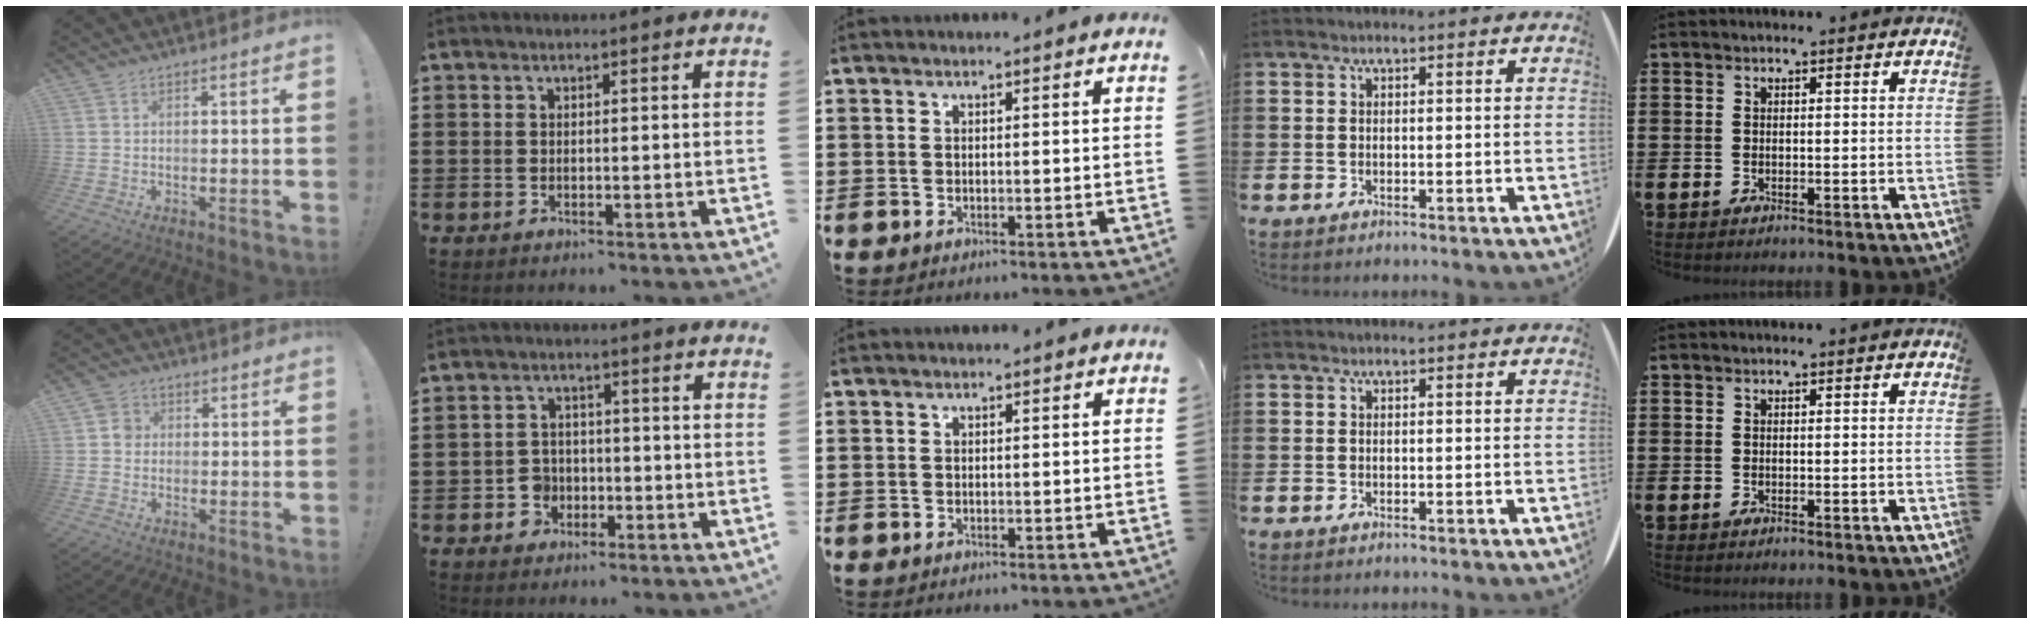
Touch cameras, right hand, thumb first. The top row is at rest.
{"thumb": {"total": 2.0, "force": [-0.1, 1.9, 0.7], "torque": [-0.006, 0.003, -0.004]}, "index": {"total": 1.1, "force": [-0.6, 0.9, 0.5], "torque": [-0.011, 0.001, -0.012]}}